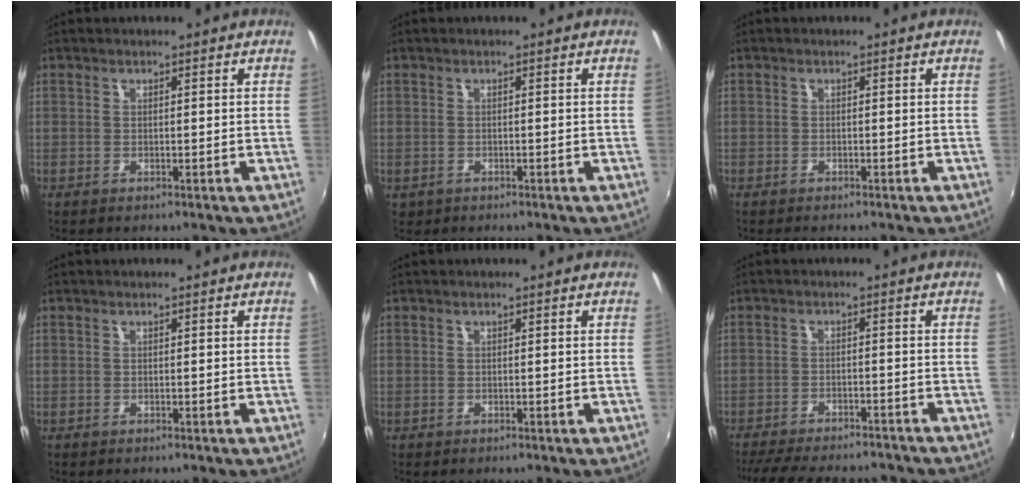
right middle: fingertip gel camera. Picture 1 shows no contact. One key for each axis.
{"total": 1.2, "fx": -0.4, "fy": 1.0, "fz": 0.5, "tx": -0.011, "ty": -0.001, "tz": -0.003}
{"total": 1.4, "fx": -1.2, "fy": 0.5, "fz": 0.4, "tx": -0.012, "ty": -0.005, "tz": -0.021}
{"total": 0.0}
{"total": 0.0}
{"total": 16.2, "fx": -14.1, "fy": 3.8, "fz": 7.0, "tx": -0.147, "ty": -0.020, "tz": -0.199}